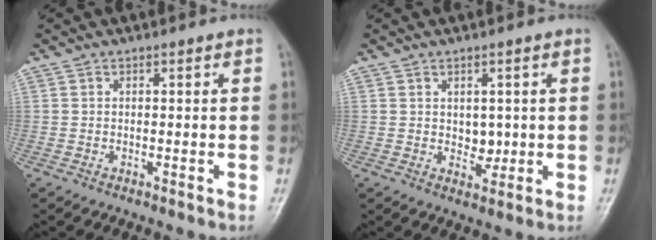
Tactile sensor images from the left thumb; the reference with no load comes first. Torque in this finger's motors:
{"motor_torque": [-0.01, 0.13, -0.04, 0.12, 0.00]}